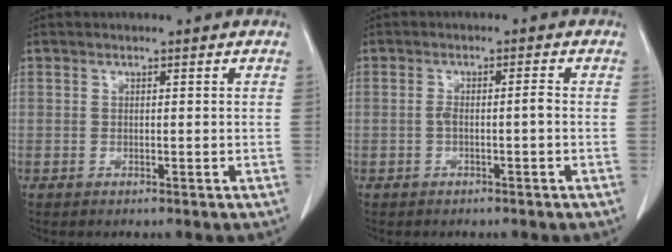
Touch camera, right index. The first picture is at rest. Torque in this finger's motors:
{"motor_torque": [0.25, -0.20, 0.07, 0.04]}